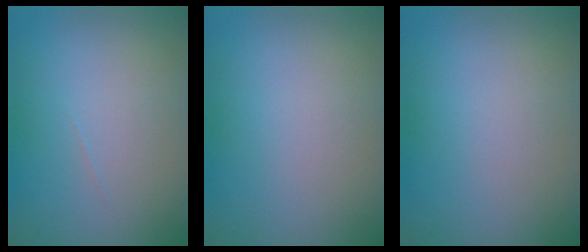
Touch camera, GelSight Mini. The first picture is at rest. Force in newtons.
{"total": 0.0}
{"total": 0.0}